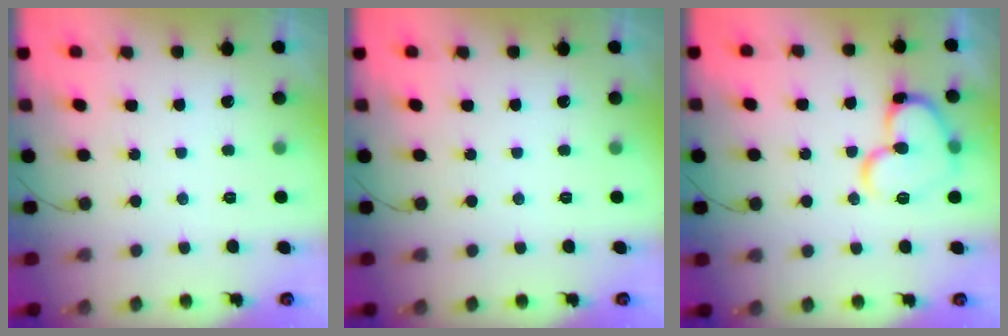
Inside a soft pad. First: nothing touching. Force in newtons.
{"total": 0.0}
{"total": 15.9, "press": 15.7, "slide": 2.4}